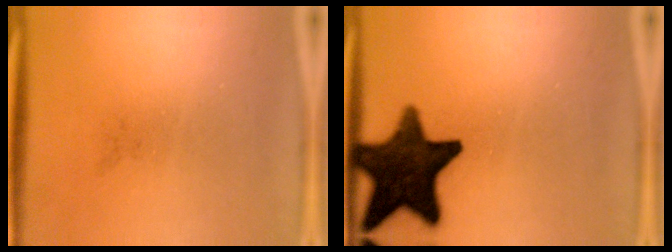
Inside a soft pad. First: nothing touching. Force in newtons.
{"total": 15.7}